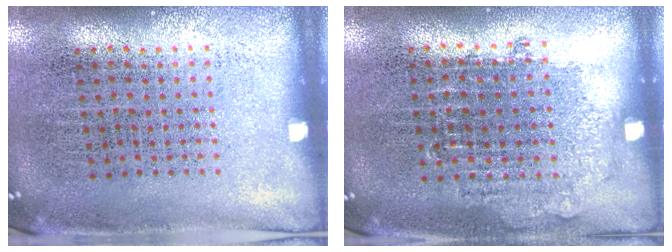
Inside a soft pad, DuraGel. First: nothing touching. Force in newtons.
{"total": 0.8, "press": 0.7, "slide": 0.3}